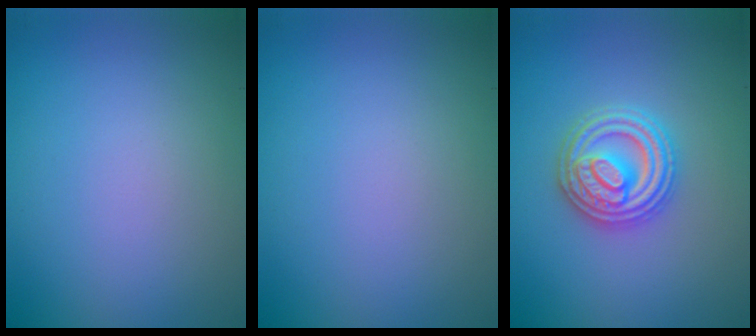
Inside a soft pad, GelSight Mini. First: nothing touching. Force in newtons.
{"total": 0.0}
{"total": 4.9, "press": 4.9, "slide": 0.7}